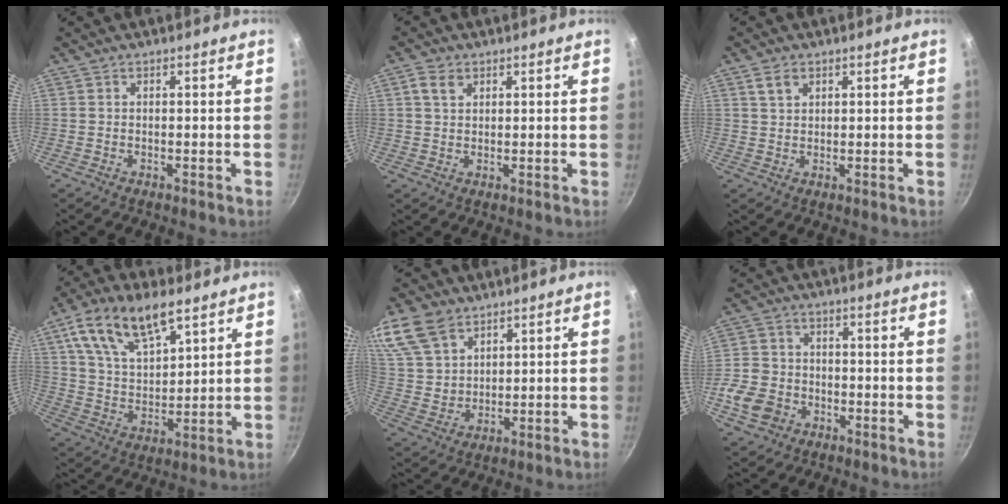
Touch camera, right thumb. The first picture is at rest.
{"total": 3.2, "force": [1.5, 2.2, 1.8], "torque": [-0.025, 0.001, 0.027]}
{"total": 2.8, "force": [1.6, 1.7, 1.6], "torque": [-0.020, -0.001, 0.030]}
{"total": 16.2, "force": [8.9, 7.7, 11.2], "torque": [-0.182, -0.027, 0.167]}
{"total": 12.1, "force": [7.2, 8.0, 5.5], "torque": [-0.093, -0.018, 0.151]}
{"total": 9.1, "force": [-3.6, 7.3, 3.9], "torque": [-0.064, 0.030, -0.076]}